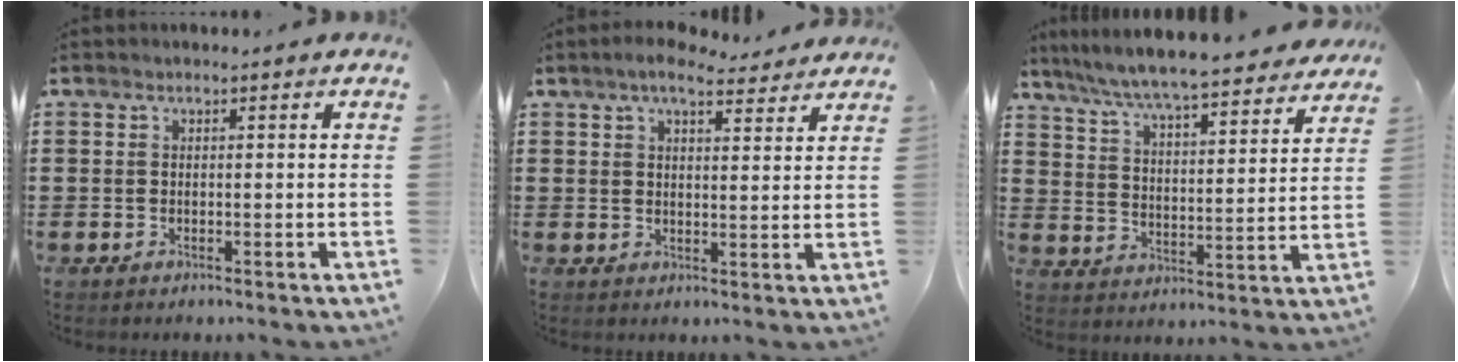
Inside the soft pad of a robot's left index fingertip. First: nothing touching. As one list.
[{"total": 5.7, "force": [4.8, 1.2, 2.8], "torque": [-0.058, -0.010, 0.088]}, {"total": 6.7, "force": [6.4, -0.2, 2.1], "torque": [-0.070, -0.045, 0.109]}]